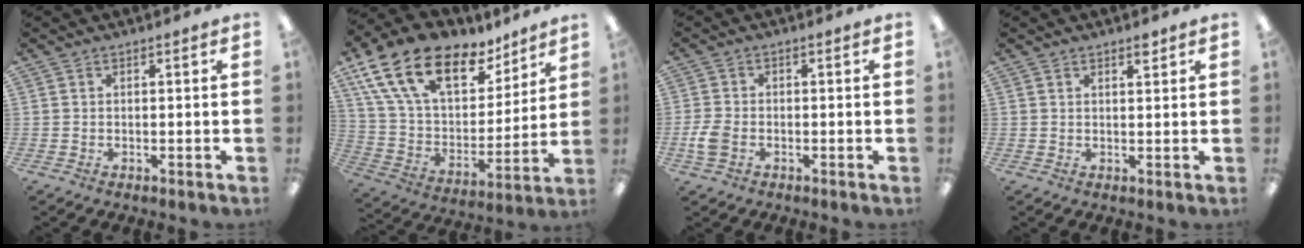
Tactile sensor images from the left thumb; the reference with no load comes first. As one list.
[{"total": 21.2, "force": [12.9, 11.4, 12.3], "torque": [-0.229, -0.066, 0.233]}, {"total": 4.4, "force": [-1.6, 2.9, 3.0], "torque": [-0.067, 0.003, -0.031]}, {"total": 2.0, "force": [1.7, 0.6, 0.9], "torque": [-0.002, -0.007, 0.026]}]